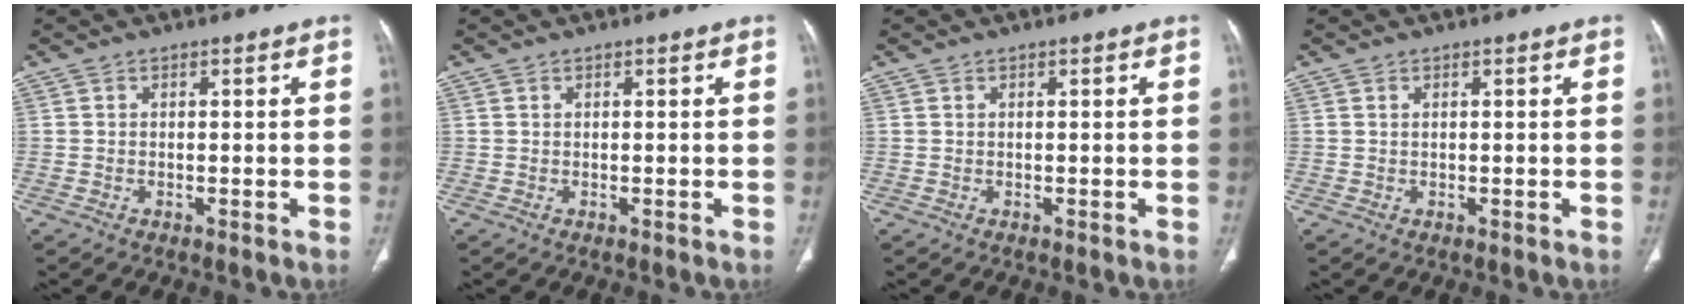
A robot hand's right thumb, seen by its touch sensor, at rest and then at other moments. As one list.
[{"total": 0.0}, {"total": 0.0}, {"total": 0.0}]